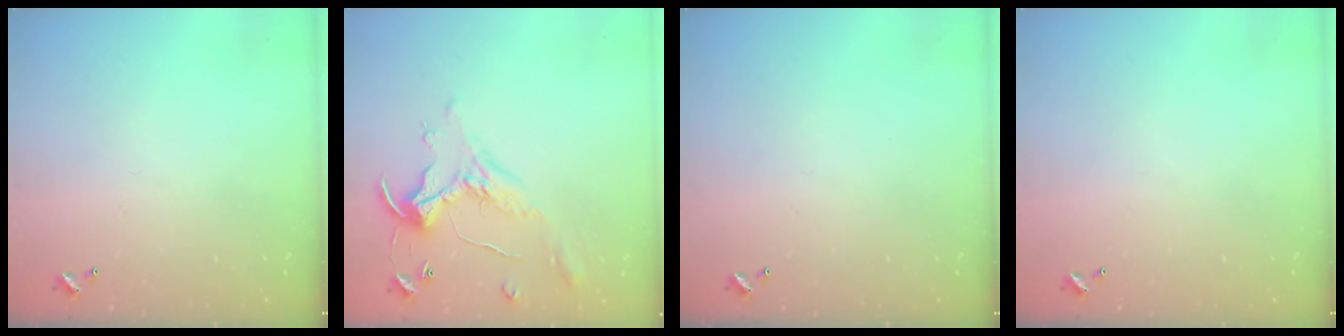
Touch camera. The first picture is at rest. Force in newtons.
{"total": 1.1, "press": 0.8, "slide": 0.9}
{"total": 0.0}
{"total": 0.0}